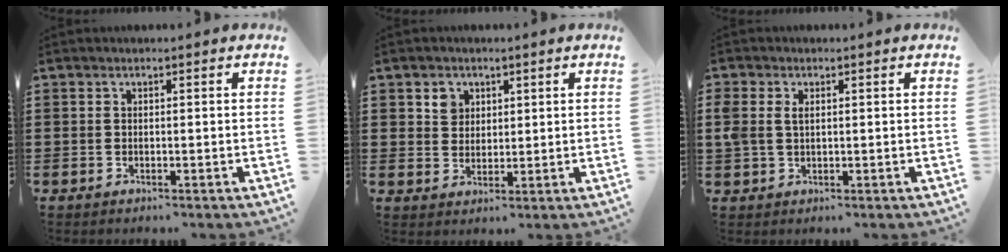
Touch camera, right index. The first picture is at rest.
{"total": 3.1, "force": [1.6, 2.5, 0.5], "torque": [-0.013, 0.006, 0.028]}
{"total": 2.4, "force": [0.6, 1.5, 1.7], "torque": [-0.038, 0.008, 0.010]}